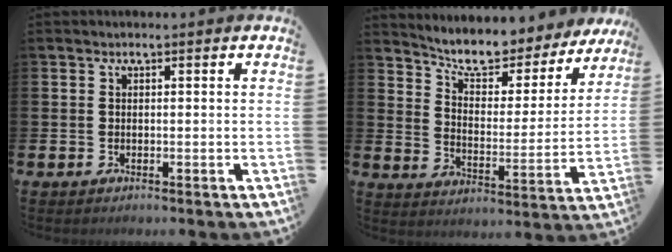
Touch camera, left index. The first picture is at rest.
{"total": 8.4, "force": [7.8, 2.4, 2.3], "torque": [-0.071, -0.059, 0.132]}